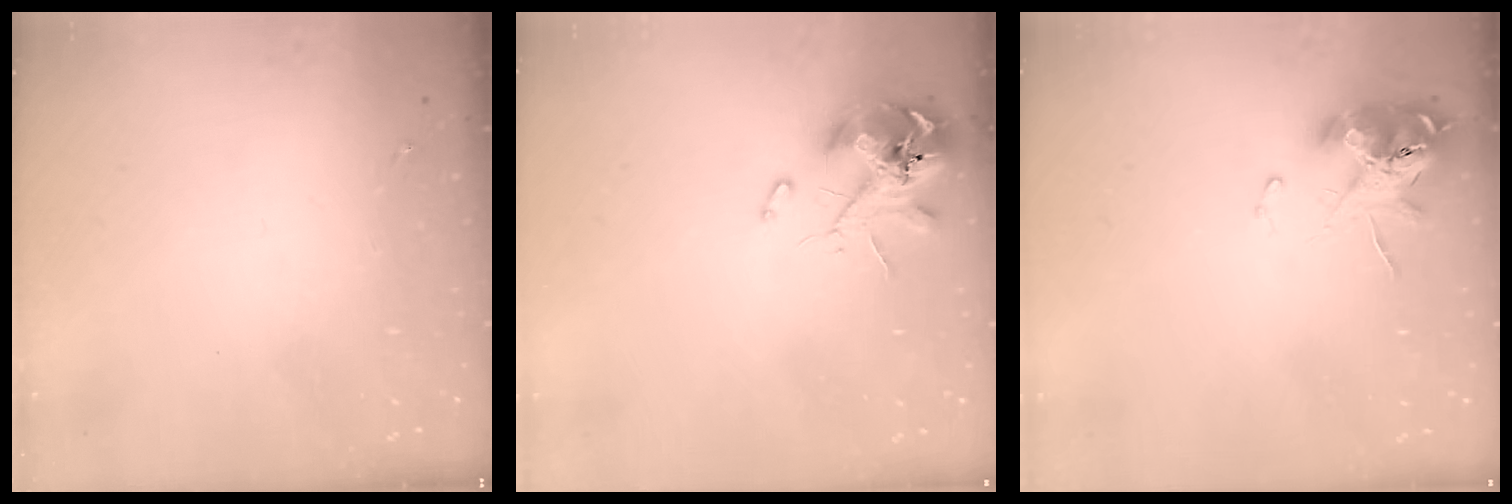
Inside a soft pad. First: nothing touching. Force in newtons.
{"total": 10.5, "press": 10.4, "slide": 1.6}
{"total": 11.3, "press": 11.2, "slide": 1.4}